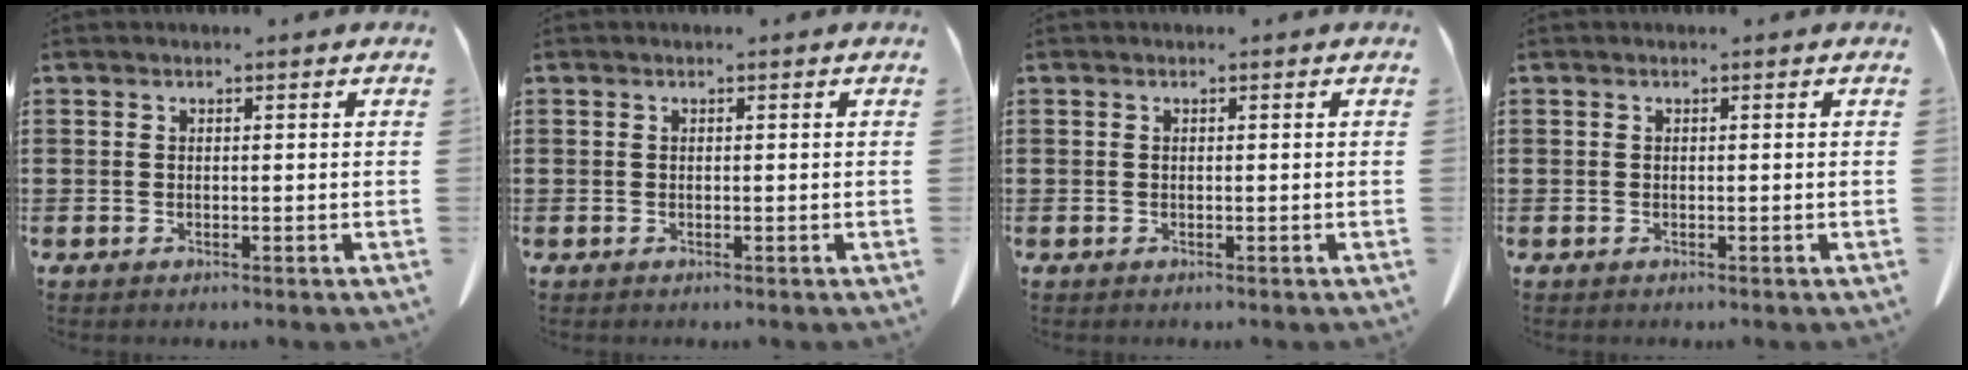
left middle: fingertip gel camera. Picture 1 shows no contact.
{"total": 0.0}
{"total": 0.0}
{"total": 0.0}